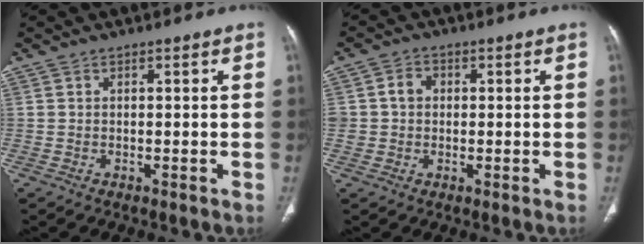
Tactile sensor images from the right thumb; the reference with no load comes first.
{"total": 3.9, "force": [0.3, 3.4, 1.8], "torque": [-0.019, 0.011, 0.004]}